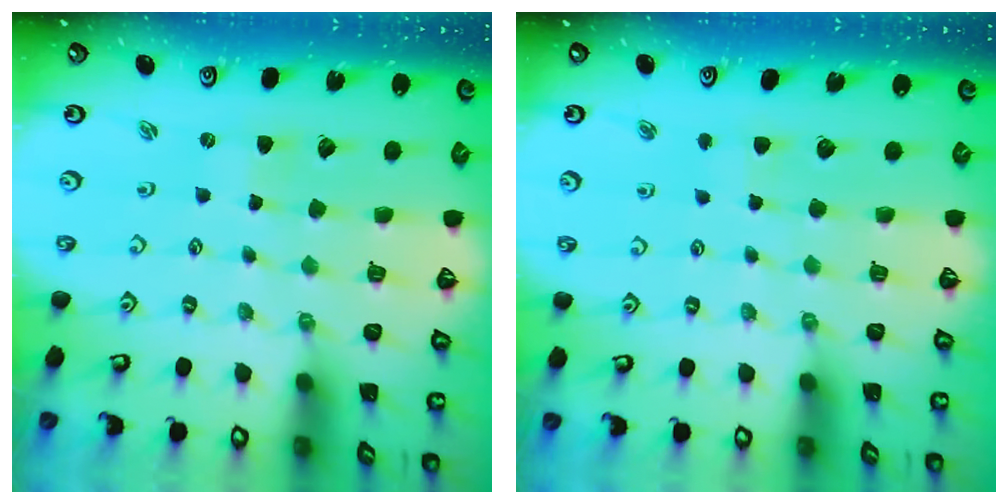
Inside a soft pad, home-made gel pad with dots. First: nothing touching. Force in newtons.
{"total": 2.8, "press": 2.7, "slide": 0.4}